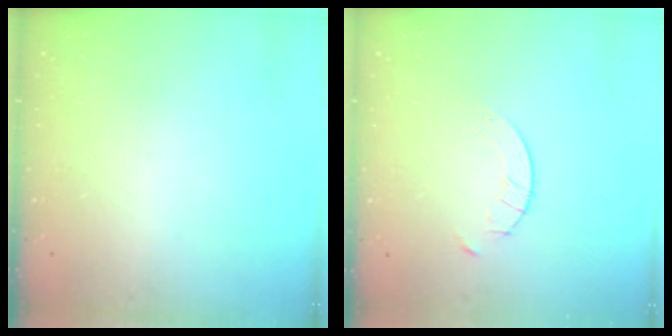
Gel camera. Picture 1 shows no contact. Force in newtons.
{"total": 2.1, "press": 2.1, "slide": 0.3}